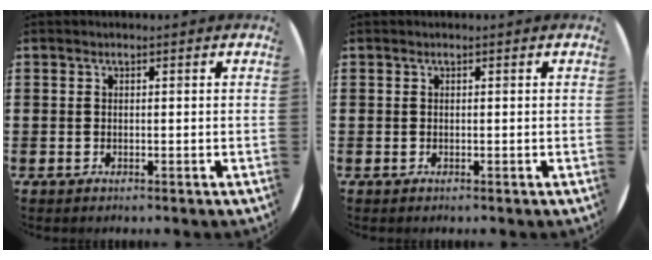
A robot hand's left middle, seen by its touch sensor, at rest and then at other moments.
{"total": 0.0}